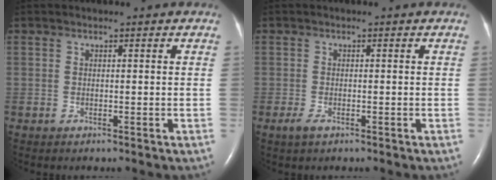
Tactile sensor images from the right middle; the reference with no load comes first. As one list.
[{"total": 1.6, "force": [-1.0, 0.6, 1.2], "torque": [-0.033, -0.003, -0.017]}]